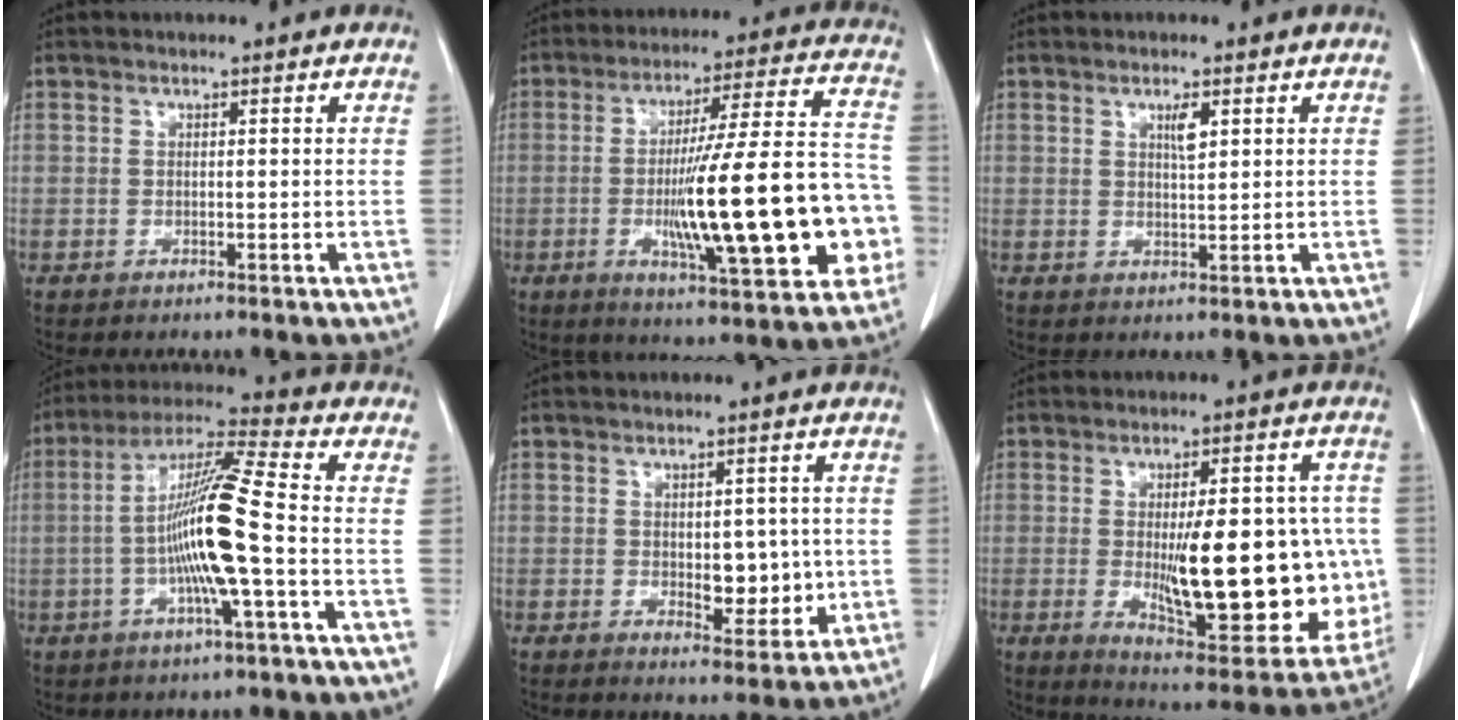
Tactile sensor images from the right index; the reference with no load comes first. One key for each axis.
{"total": 23.3, "fx": -4.5, "fy": 3.3, "fz": 22.6, "tx": -0.299, "ty": 0.020, "tz": -0.057}
{"total": 2.4, "fx": 1.1, "fy": 0.4, "fz": 2.0, "tx": -0.036, "ty": -0.002, "tz": 0.020}
{"total": 13.2, "fx": -2.2, "fy": -0.2, "fz": 13.0, "tx": -0.246, "ty": 0.005, "tz": -0.049}
{"total": 6.3, "fx": -0.2, "fy": 3.3, "fz": 5.3, "tx": -0.061, "ty": -0.004, "tz": 0.007}
{"total": 23.0, "fx": -1.7, "fy": 7.0, "fz": 21.9, "tx": -0.254, "ty": 0.003, "tz": 0.004}